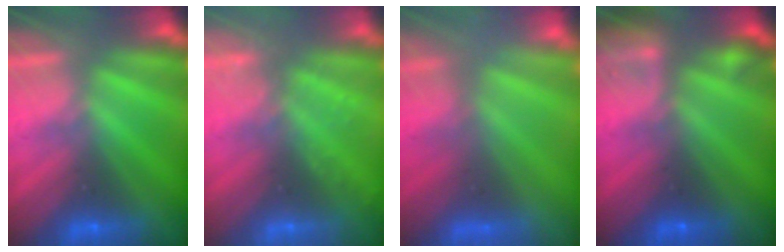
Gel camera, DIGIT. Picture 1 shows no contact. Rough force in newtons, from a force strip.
{"total": 2.2}
{"total": 6.9}
{"total": 7.8}